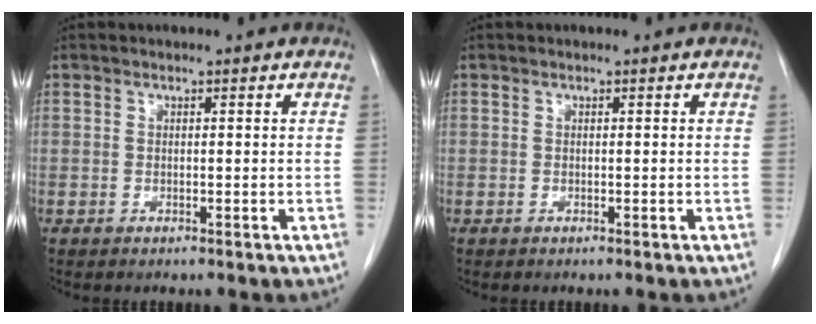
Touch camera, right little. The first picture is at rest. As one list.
[{"total": 0.0}]